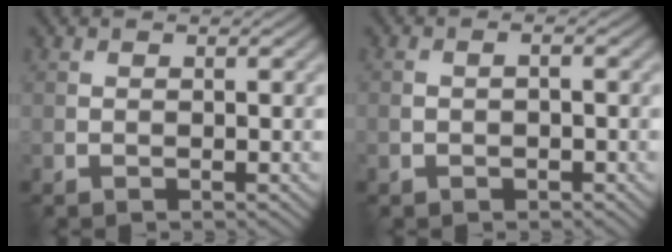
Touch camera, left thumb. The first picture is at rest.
{"total": 1.6, "force": [-0.7, 0.9, 1.1], "torque": [-0.027, -0.001, -0.014]}